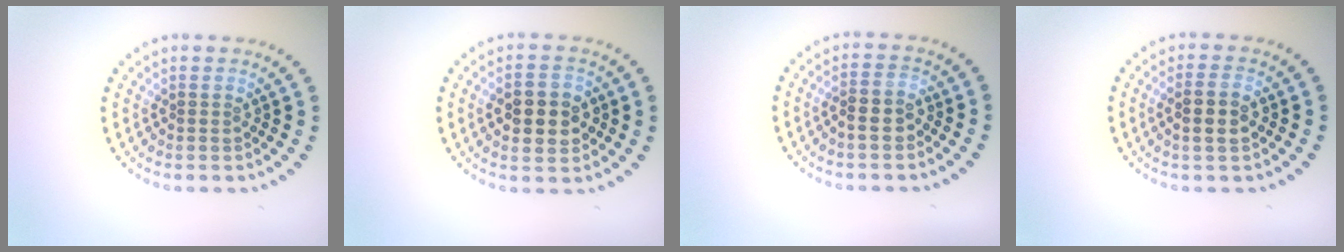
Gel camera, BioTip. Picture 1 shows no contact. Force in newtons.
{"total": 4.6, "press": 4.6, "slide": 0.2}
{"total": 1.6, "press": 1.5, "slide": 0.5}
{"total": 2.8, "press": 2.7, "slide": 0.7}